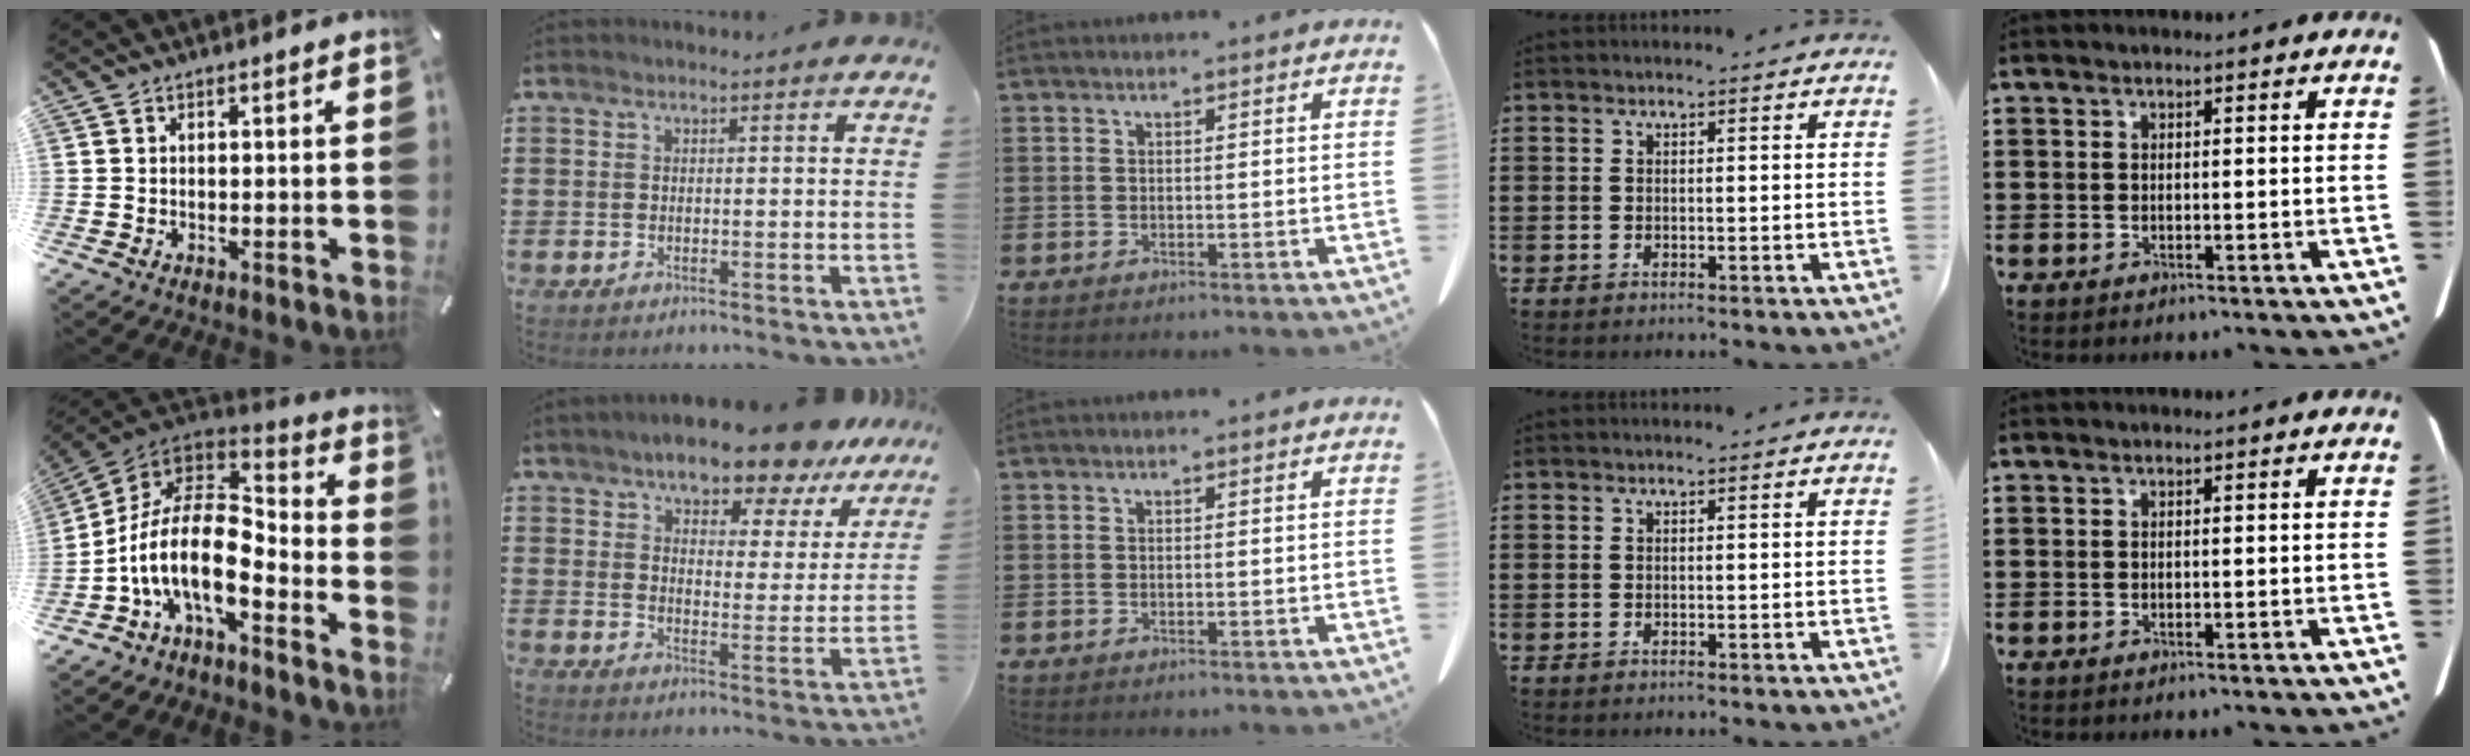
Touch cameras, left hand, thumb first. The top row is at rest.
{"thumb": {"total": 16.3, "force": [-6.1, 8.3, 12.7], "torque": [-0.277, 0.001, -0.107]}, "index": {"total": 9.9, "force": [8.7, 1.9, 4.3], "torque": [-0.091, -0.041, 0.152]}}